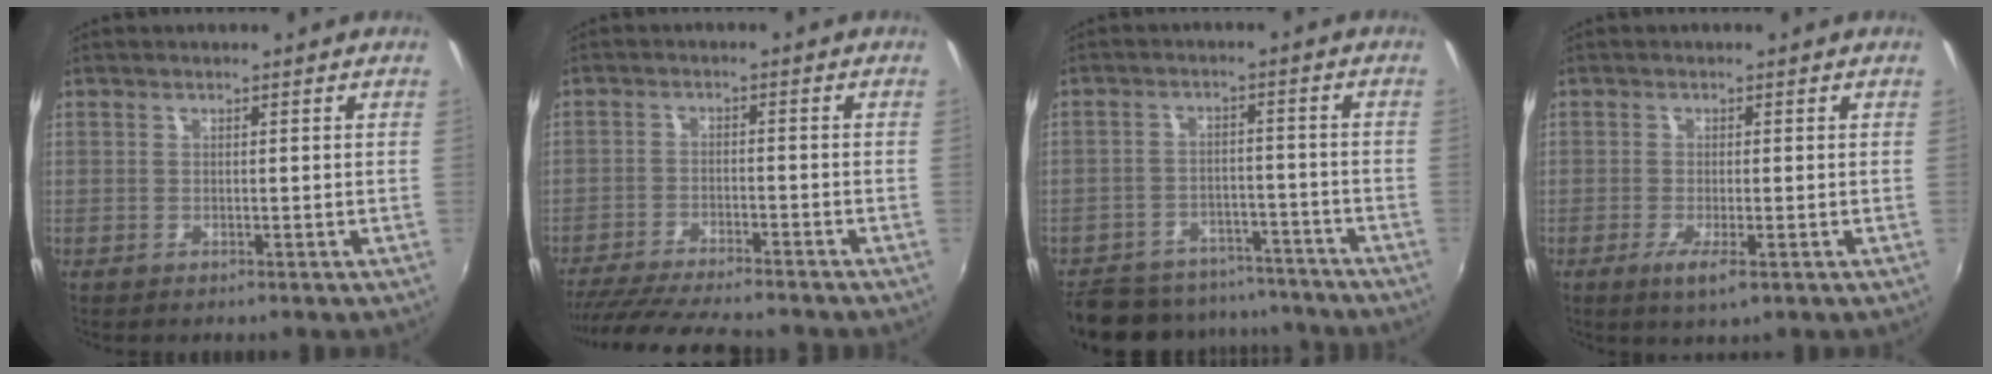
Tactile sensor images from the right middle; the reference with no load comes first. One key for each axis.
{"total": 15.1, "fx": -13.4, "fy": 1.9, "fz": 6.8, "tx": -0.144, "ty": -0.025, "tz": -0.214}
{"total": 18.7, "fx": -15.9, "fy": 7.3, "fz": 6.5, "tx": -0.154, "ty": 0.014, "tz": -0.213}
{"total": 3.5, "fx": -1.6, "fy": 0.4, "fz": 3.1, "tx": -0.062, "ty": -0.014, "tz": -0.028}